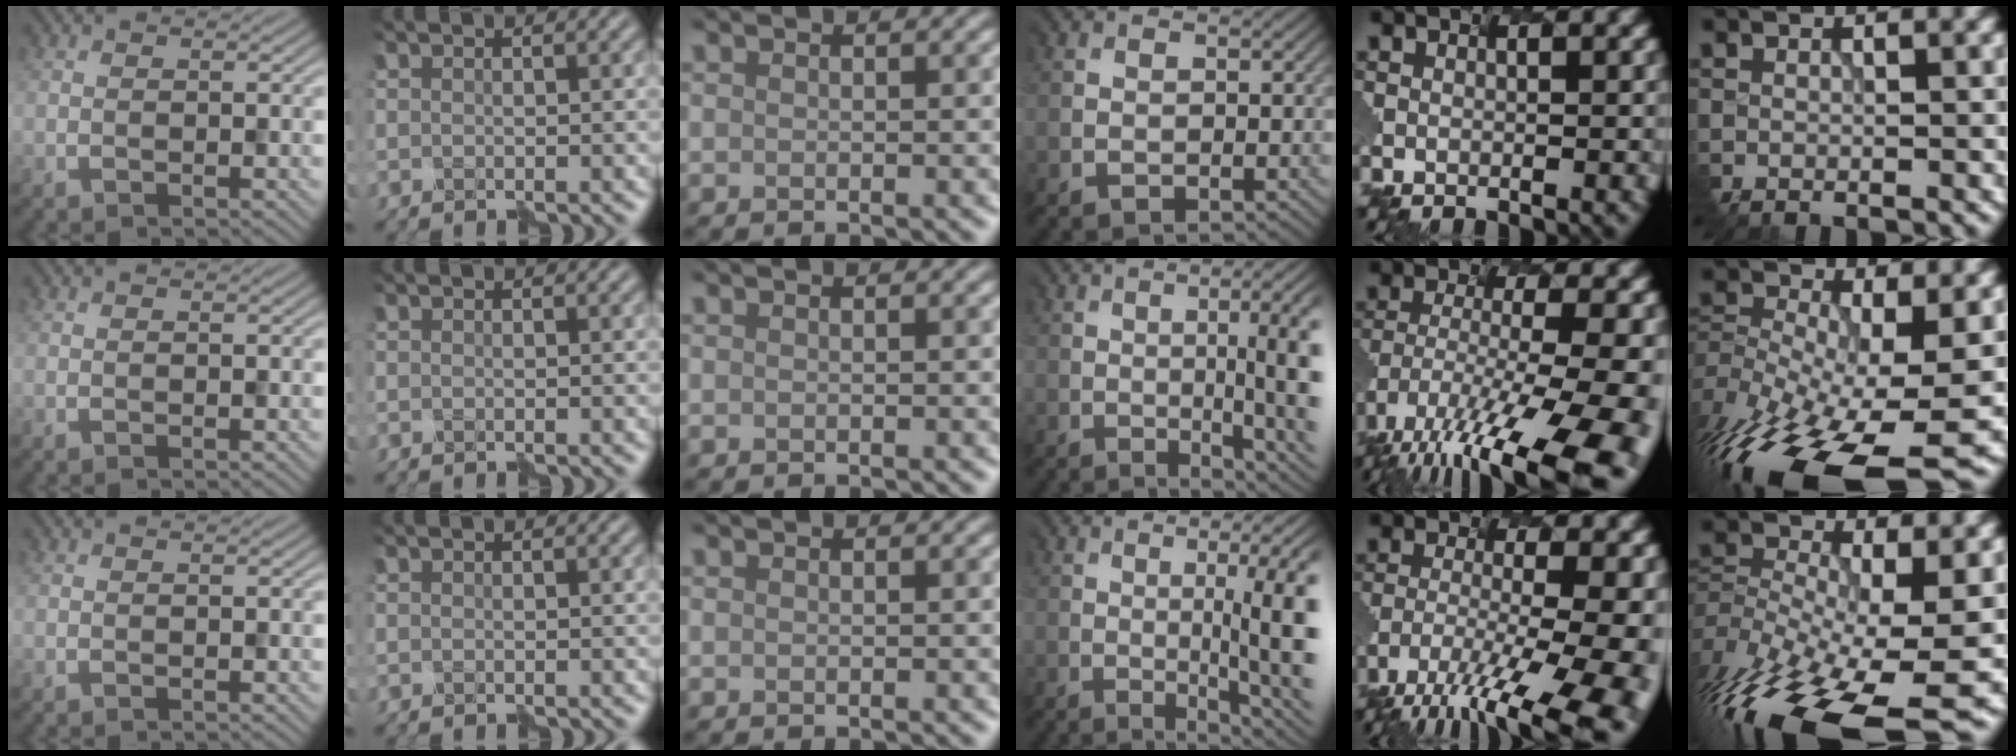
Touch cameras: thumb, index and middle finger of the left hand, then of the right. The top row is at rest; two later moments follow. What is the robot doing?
{"motion": "shake", "object": "plastic piggy bank"}